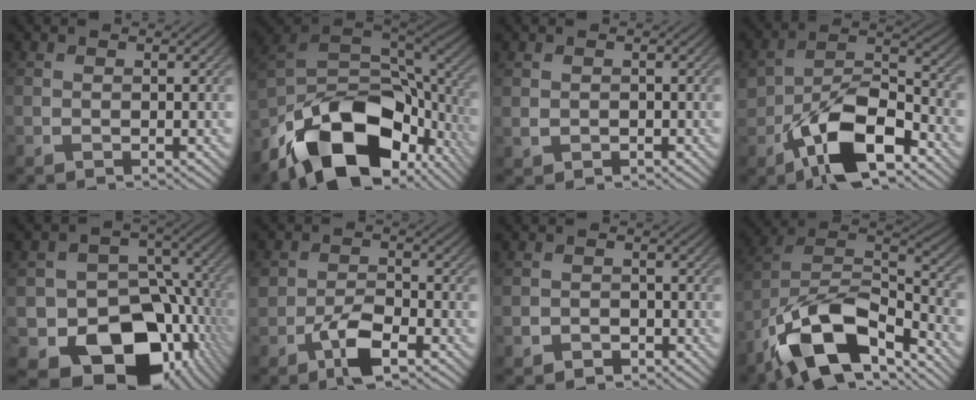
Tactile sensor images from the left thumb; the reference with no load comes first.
{"total": 17.9, "force": [-10.2, 9.1, 11.6], "torque": [-0.226, -0.027, -0.179]}
{"total": 1.0, "force": [-0.1, 0.9, 0.5], "torque": [-0.014, -0.004, 0.003]}
{"total": 11.9, "force": [-5.9, 6.1, 8.3], "torque": [-0.158, -0.015, -0.105]}
{"total": 16.7, "force": [-7.1, 12.4, 8.7], "torque": [-0.119, -0.041, -0.092]}
{"total": 4.9, "force": [-2.6, 2.6, 3.4], "torque": [-0.065, -0.001, -0.052]}
{"total": 1.8, "force": [-1.2, 1.2, 0.3], "torque": [-0.001, -0.005, -0.025]}
{"total": 15.9, "force": [-10.6, 6.5, 9.9], "torque": [-0.208, -0.013, -0.199]}